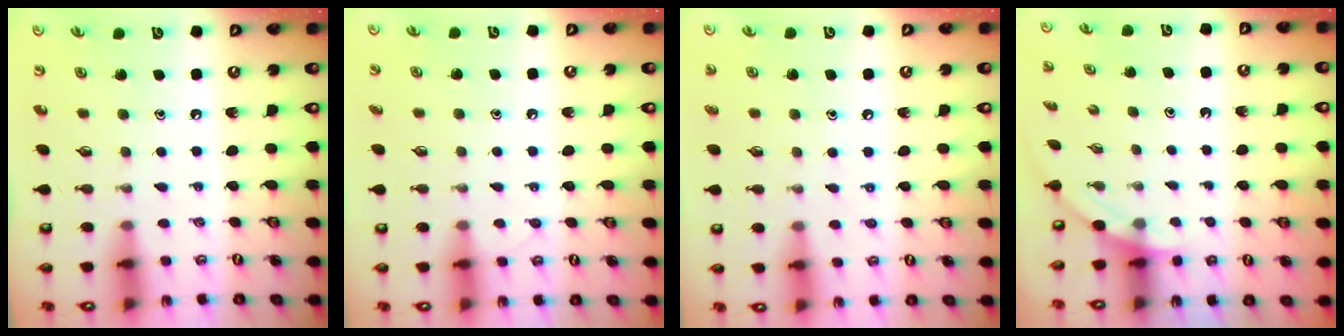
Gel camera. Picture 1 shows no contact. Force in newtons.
{"total": 4.6, "press": 4.6, "slide": 0.5}
{"total": 4.4, "press": 4.4, "slide": 0.4}
{"total": 1.7, "press": 1.7, "slide": 0.0}